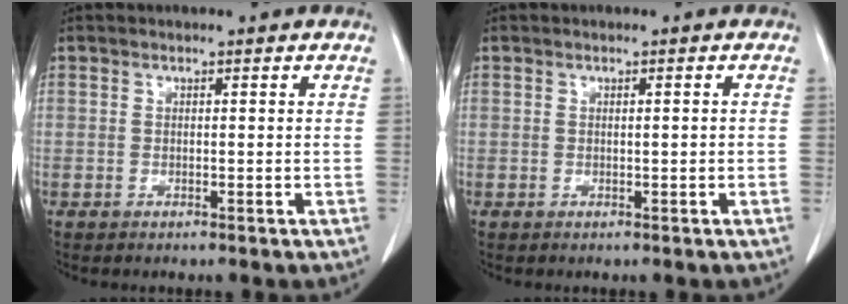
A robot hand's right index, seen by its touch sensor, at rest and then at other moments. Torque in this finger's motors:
{"motor_torque": [-0.07, 0.00, -0.04, -0.01]}